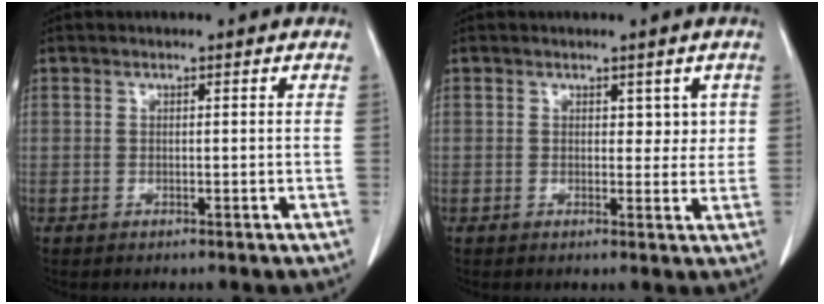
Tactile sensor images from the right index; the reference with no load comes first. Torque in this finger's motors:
{"motor_torque": [-0.21, -0.02, -0.05, -0.01]}